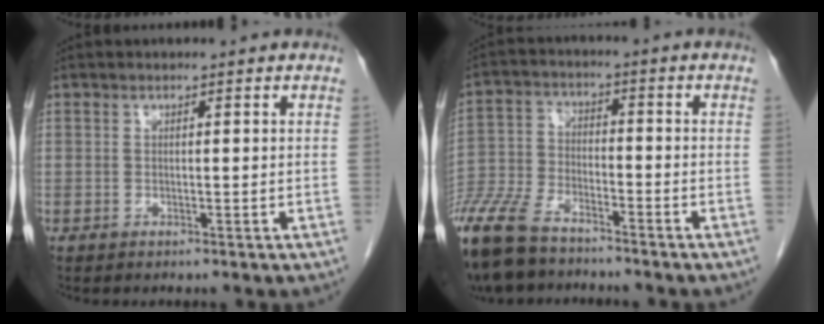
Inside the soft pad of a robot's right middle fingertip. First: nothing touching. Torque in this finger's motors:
{"motor_torque": [-0.36, -0.22, 0.28, 0.21]}